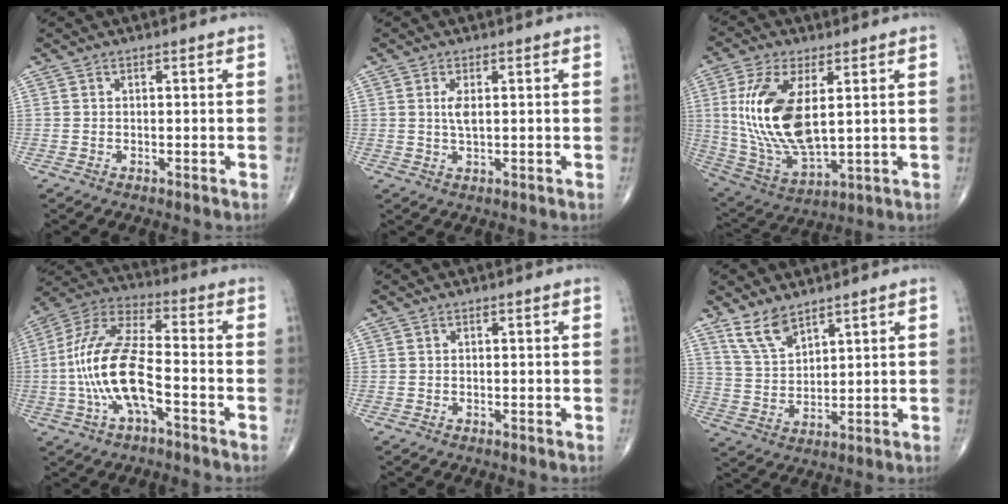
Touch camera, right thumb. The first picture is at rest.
{"total": 2.7, "force": [0.6, 0.9, 2.4], "torque": [-0.051, -0.003, 0.015]}
{"total": 17.8, "force": [3.2, 8.2, 15.5], "torque": [-0.314, -0.021, 0.075]}
{"total": 15.7, "force": [-3.8, 6.1, 14.0], "torque": [-0.294, 0.044, -0.075]}
{"total": 0.0}
{"total": 7.0, "force": [5.2, 2.8, 3.6], "torque": [-0.061, -0.028, 0.113]}